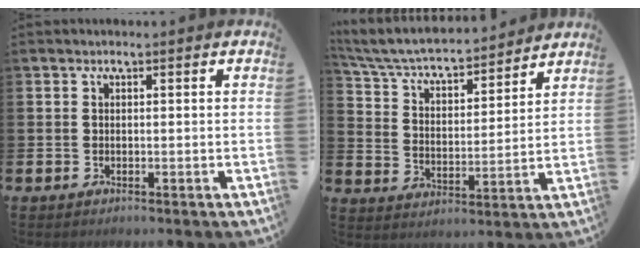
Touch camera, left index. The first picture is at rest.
{"total": 6.1, "force": [5.6, 1.4, 1.9], "torque": [-0.070, -0.046, 0.092]}